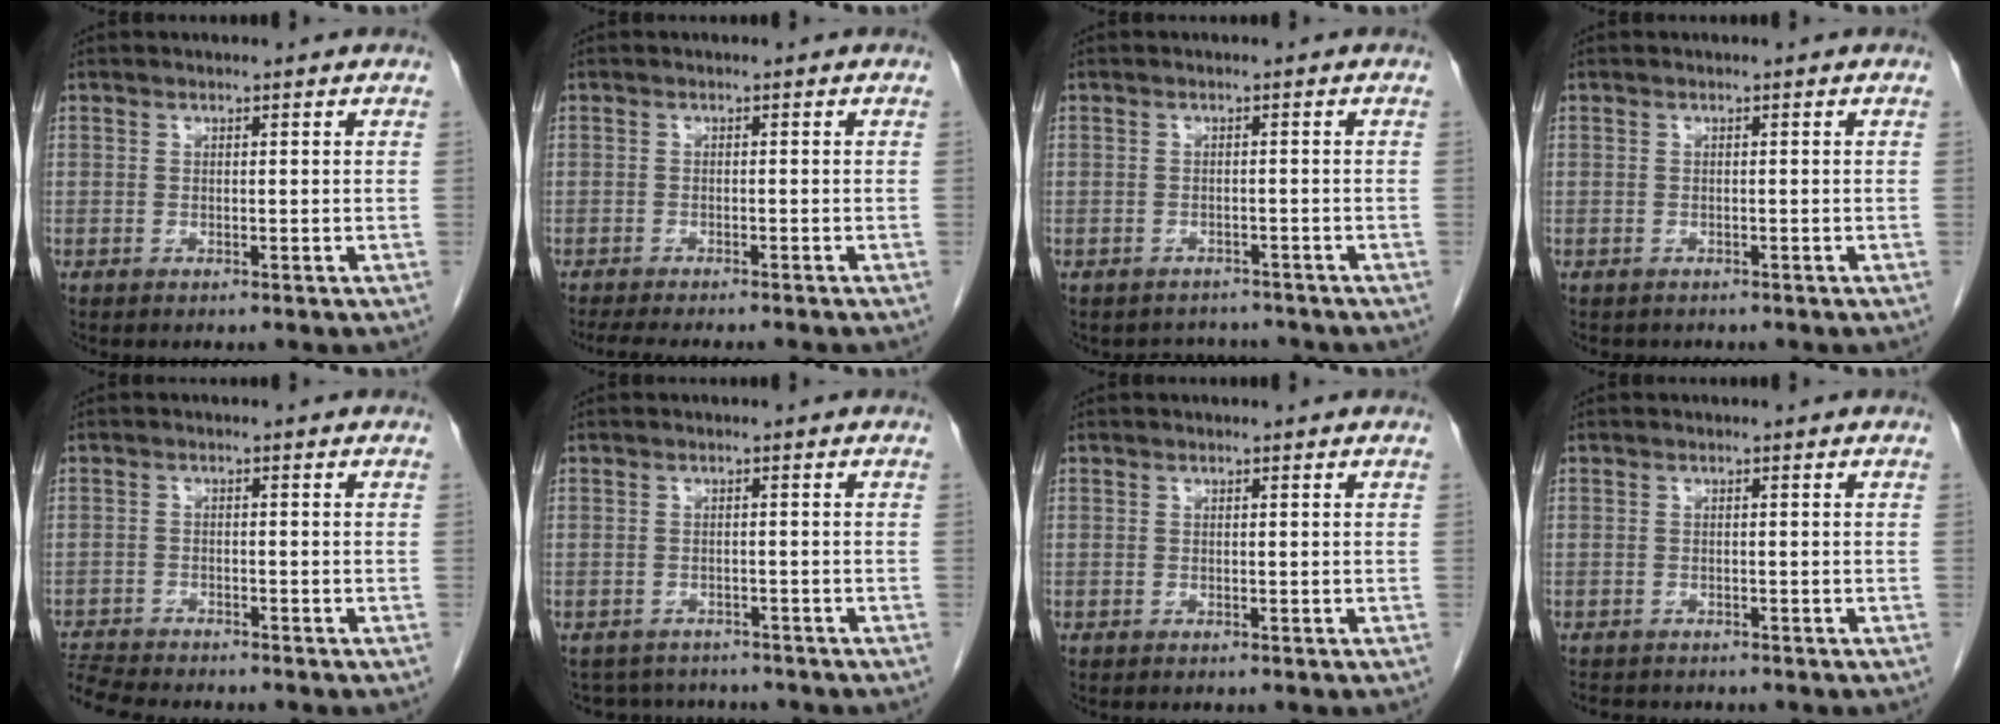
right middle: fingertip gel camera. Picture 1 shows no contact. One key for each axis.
{"total": 8.9, "fx": -7.8, "fy": 0.8, "fz": 4.3, "tx": -0.050, "ty": -0.014, "tz": -0.108}
{"total": 3.9, "fx": -3.5, "fy": 1.7, "fz": -0.2, "tx": 0.003, "ty": 0.007, "tz": -0.046}
{"total": 1.3, "fx": -1.1, "fy": 0.7, "fz": 0.1, "tx": -0.013, "ty": 0.001, "tz": -0.015}
{"total": 6.4, "fx": -6.2, "fy": 0.2, "fz": 1.5, "tx": -0.028, "ty": -0.014, "tz": -0.109}
{"total": 5.8, "fx": -5.4, "fy": 2.1, "fz": 0.4, "tx": -0.002, "ty": 0.008, "tz": -0.070}
{"total": 0.0}
{"total": 3.7, "fx": -3.2, "fy": 1.5, "fz": 1.0, "tx": -0.018, "ty": -0.005, "tz": -0.044}